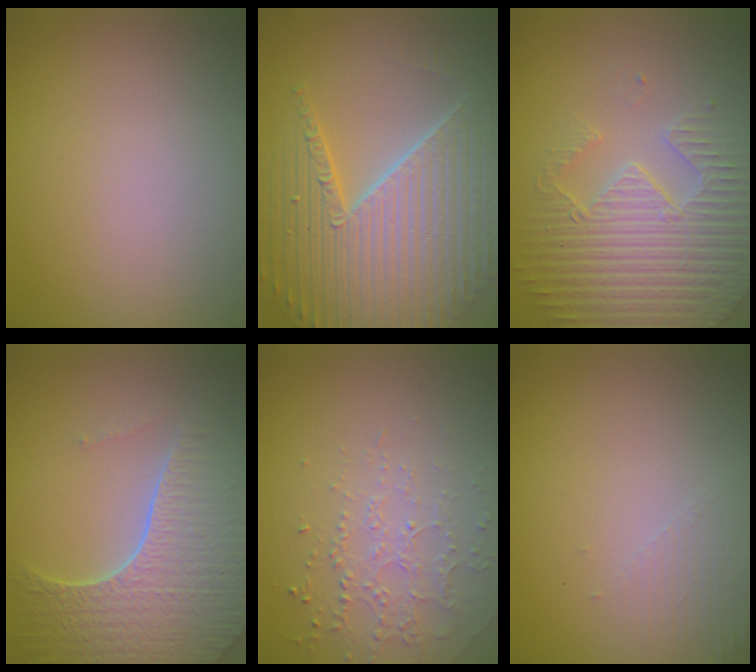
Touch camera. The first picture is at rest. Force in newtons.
{"total": 10.4, "press": 6.7, "slide": 8.0}
{"total": 5.0, "press": 4.8, "slide": 1.4}
{"total": 8.4, "press": 5.8, "slide": 6.0}
{"total": 1.7, "press": 1.5, "slide": 0.8}
{"total": 1.6, "press": 1.6, "slide": 0.4}